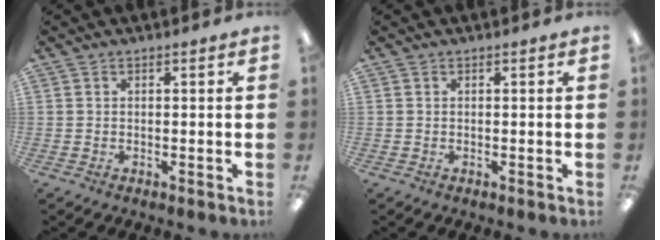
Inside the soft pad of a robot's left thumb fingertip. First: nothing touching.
{"total": 0.0}